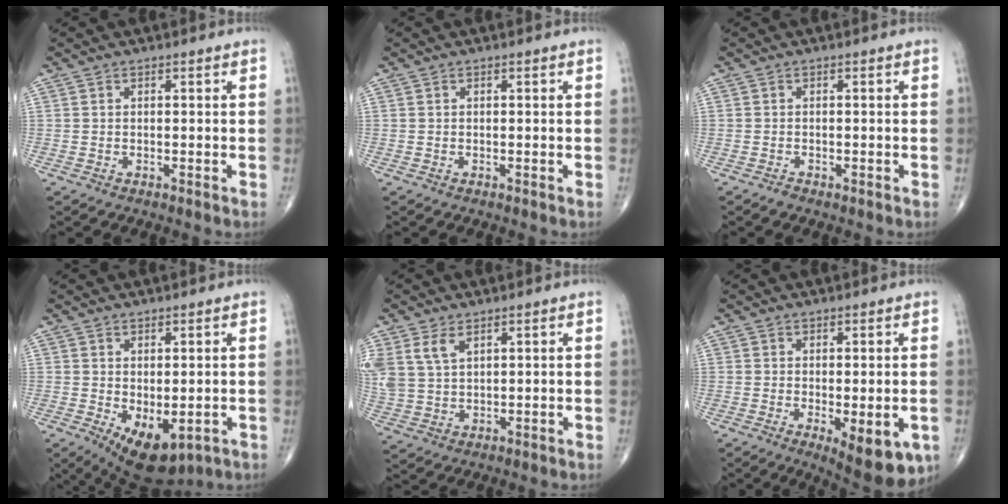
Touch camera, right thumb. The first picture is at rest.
{"total": 0.0}
{"total": 0.6, "force": [-0.5, 0.3, 0.1], "torque": [-0.003, -0.001, -0.011]}
{"total": 8.9, "force": [-2.7, 4.6, 7.1], "torque": [-0.096, -0.008, -0.023]}
{"total": 6.6, "force": [3.4, 3.9, 4.1], "torque": [-0.090, -0.004, 0.080]}
{"total": 9.9, "force": [-3.4, 3.9, 8.4], "torque": [-0.103, -0.014, -0.042]}